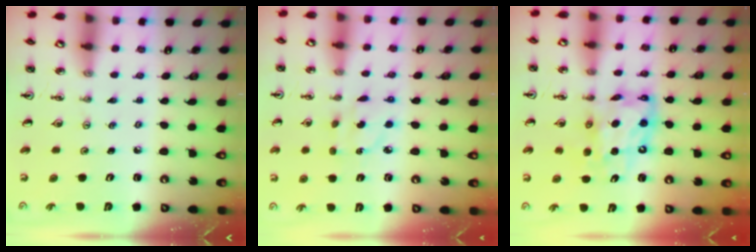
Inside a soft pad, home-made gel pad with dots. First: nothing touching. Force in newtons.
{"total": 3.9, "press": 3.8, "slide": 0.7}
{"total": 10.4, "press": 10.4, "slide": 1.1}